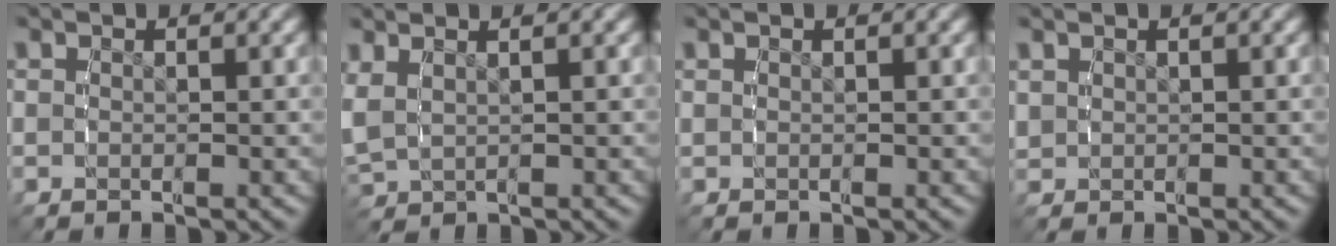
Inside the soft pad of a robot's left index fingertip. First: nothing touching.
{"total": 3.8, "force": [1.0, 3.1, 1.8], "torque": [-0.058, 0.001, 0.019]}
{"total": 0.0}
{"total": 1.1, "force": [0.6, 1.0, 0.1], "torque": [-0.004, 0.001, 0.012]}